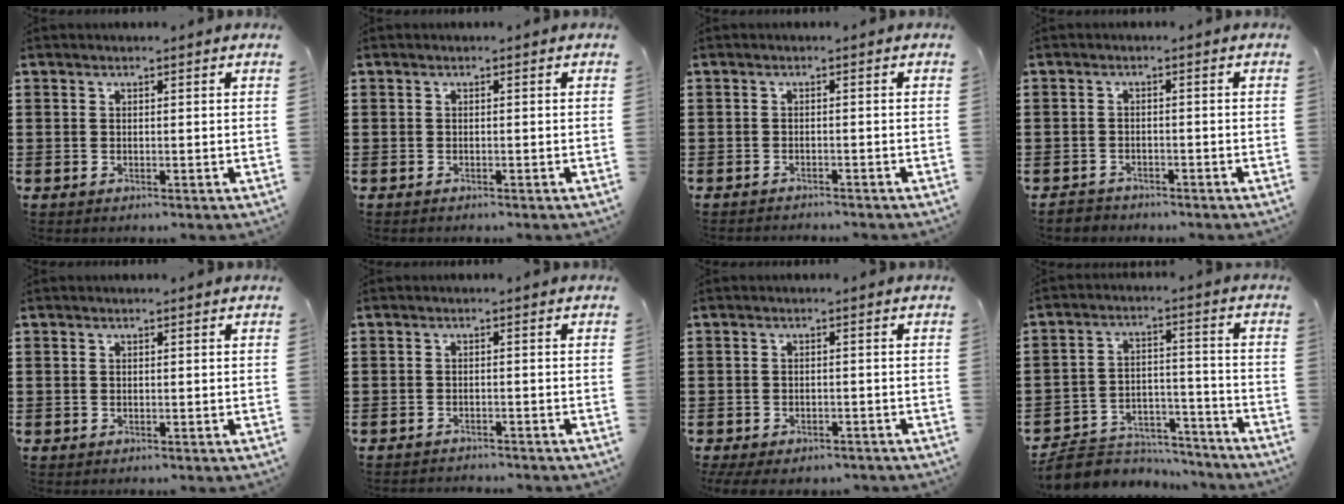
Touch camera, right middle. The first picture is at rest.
{"total": 0.0}
{"total": 1.0, "force": [-1.0, -0.1, 0.0], "torque": [-0.004, -0.001, -0.020]}
{"total": 1.7, "force": [-1.6, 0.5, -0.2], "torque": [-0.003, 0.000, -0.036]}
{"total": 0.0}
{"total": 1.3, "force": [-1.3, 0.0, 0.0], "torque": [-0.006, 0.000, -0.027]}
{"total": 1.7, "force": [-1.7, 0.4, 0.3], "torque": [-0.012, -0.003, -0.035]}
{"total": 7.4, "force": [-7.0, 2.2, 1.2], "torque": [-0.025, 0.022, -0.136]}